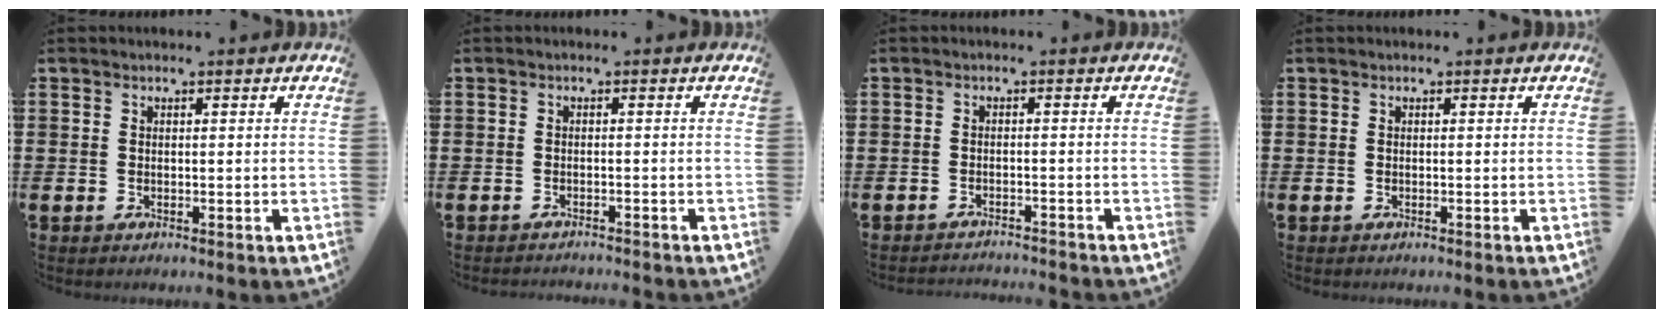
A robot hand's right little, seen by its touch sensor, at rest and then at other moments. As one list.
[{"total": 0.9, "force": [-0.9, -0.1, -0.1], "torque": [0.000, 0.000, -0.019]}, {"total": 1.2, "force": [-1.2, -0.2, -0.1], "torque": [-0.001, 0.002, -0.025]}, {"total": 0.0}]